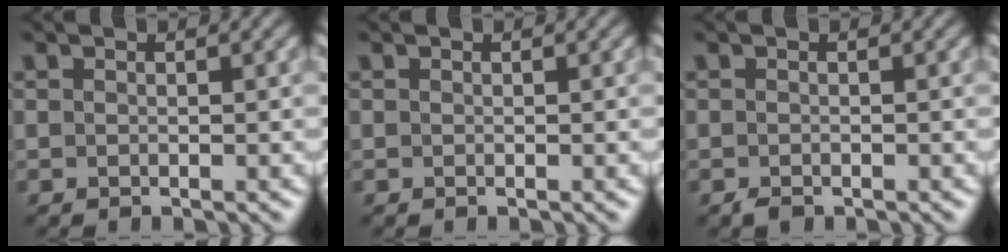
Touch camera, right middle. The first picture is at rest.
{"total": 0.0}
{"total": 0.8, "force": [-0.6, 0.3, 0.3], "torque": [-0.009, -0.002, -0.014]}